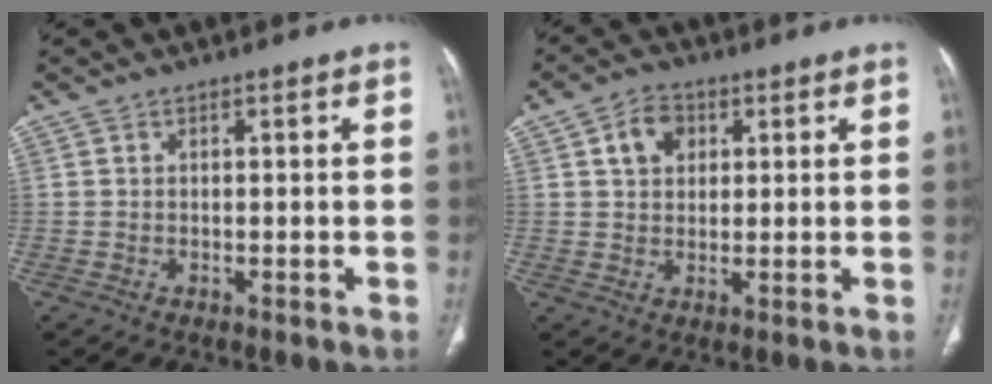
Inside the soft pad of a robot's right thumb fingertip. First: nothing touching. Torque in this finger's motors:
{"motor_torque": [-0.33, 0.50, 0.05, -0.03, 0.11]}